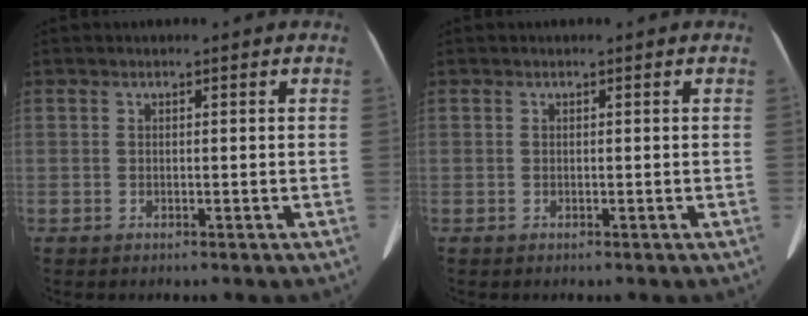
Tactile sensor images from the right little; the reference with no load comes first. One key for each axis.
{"total": 0.0}